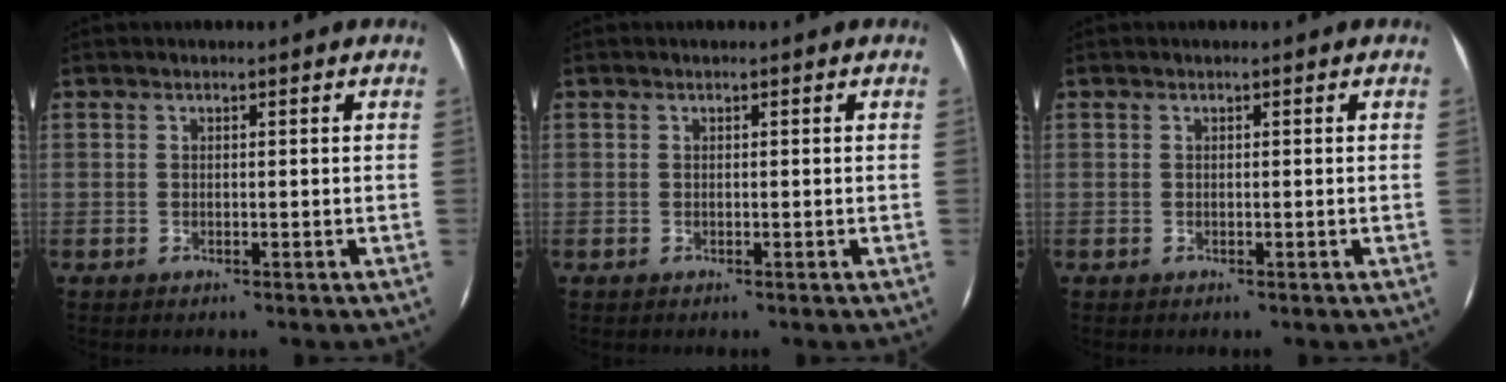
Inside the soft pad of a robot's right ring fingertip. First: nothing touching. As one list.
[{"total": 0.0}, {"total": 0.0}]